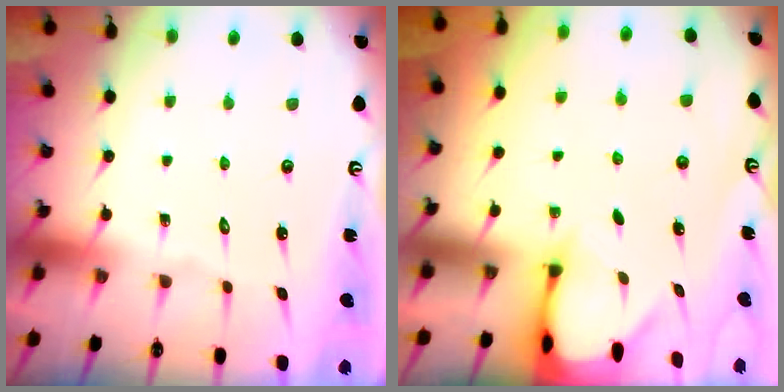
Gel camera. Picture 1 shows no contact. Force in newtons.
{"total": 2.3, "press": 2.3, "slide": 0.1}